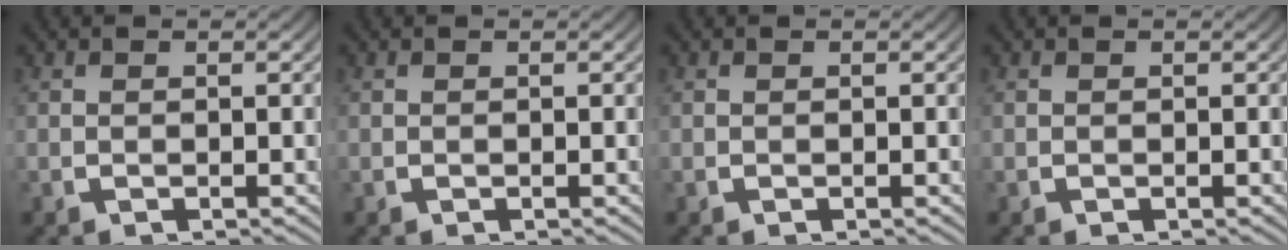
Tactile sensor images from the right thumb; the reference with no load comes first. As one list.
[{"total": 0.0}, {"total": 0.0}, {"total": 0.0}]